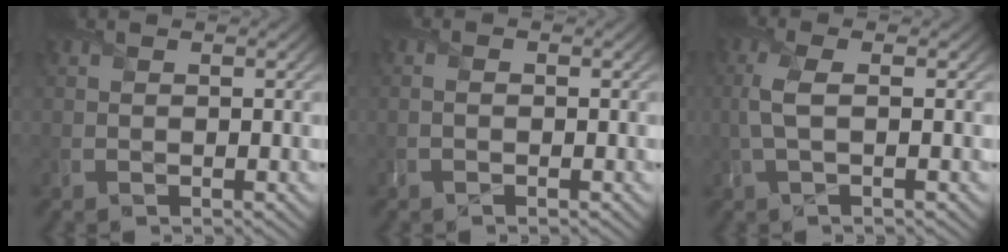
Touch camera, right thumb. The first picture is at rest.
{"total": 0.7, "force": [-0.4, 0.3, 0.5], "torque": [-0.013, 0.000, -0.007]}
{"total": 3.2, "force": [0.2, 1.0, 3.1], "torque": [-0.075, 0.008, 0.001]}